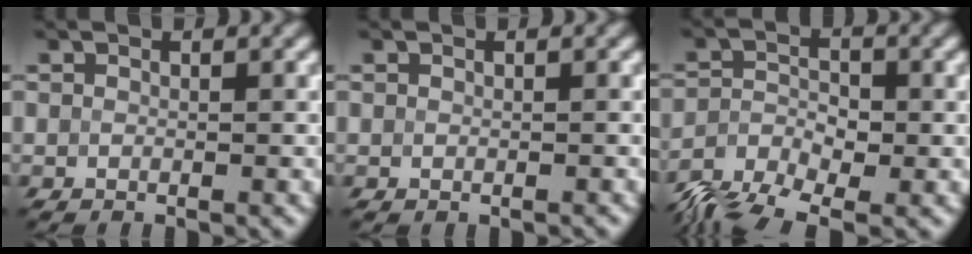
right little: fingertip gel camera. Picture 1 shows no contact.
{"total": 0.0}
{"total": 7.7, "force": [-7.0, 1.9, 2.5], "torque": [-0.034, -0.014, -0.109]}